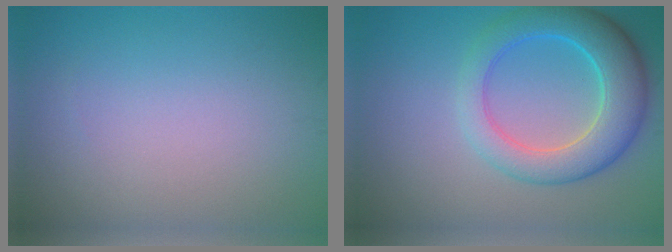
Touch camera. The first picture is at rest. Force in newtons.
{"total": 6.9, "press": 6.8, "slide": 0.5}